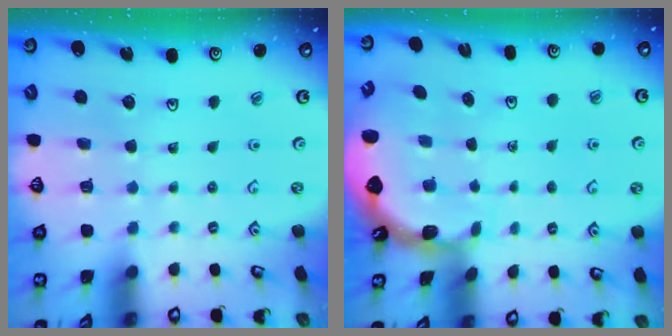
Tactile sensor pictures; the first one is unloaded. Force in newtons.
{"total": 1.3, "press": 1.3, "slide": 0.1}